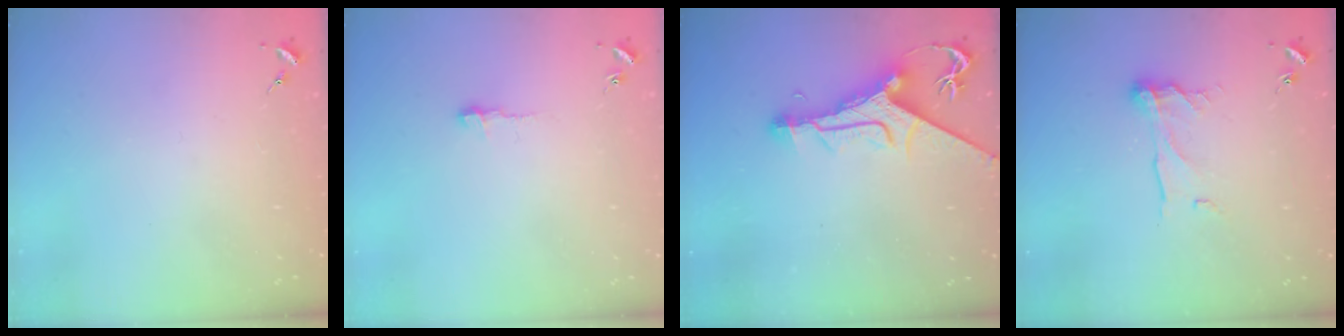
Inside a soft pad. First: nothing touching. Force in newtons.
{"total": 3.7, "press": 3.7, "slide": 0.3}
{"total": 12.0, "press": 11.9, "slide": 1.4}
{"total": 10.5, "press": 10.4, "slide": 0.5}